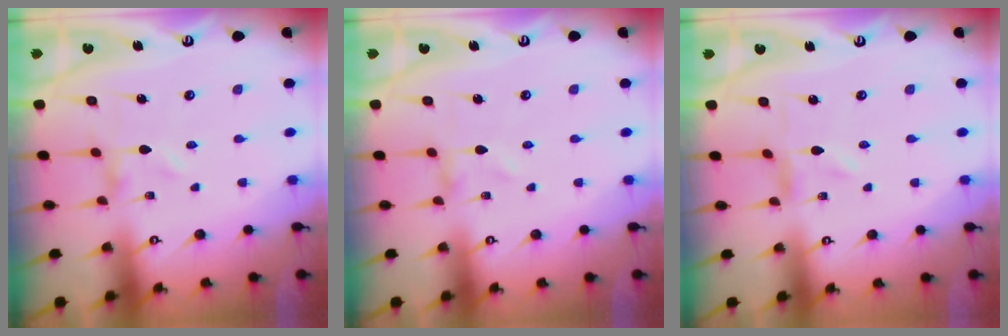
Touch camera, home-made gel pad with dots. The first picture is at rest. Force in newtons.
{"total": 0.8, "press": 0.8, "slide": 0.1}
{"total": 0.0}